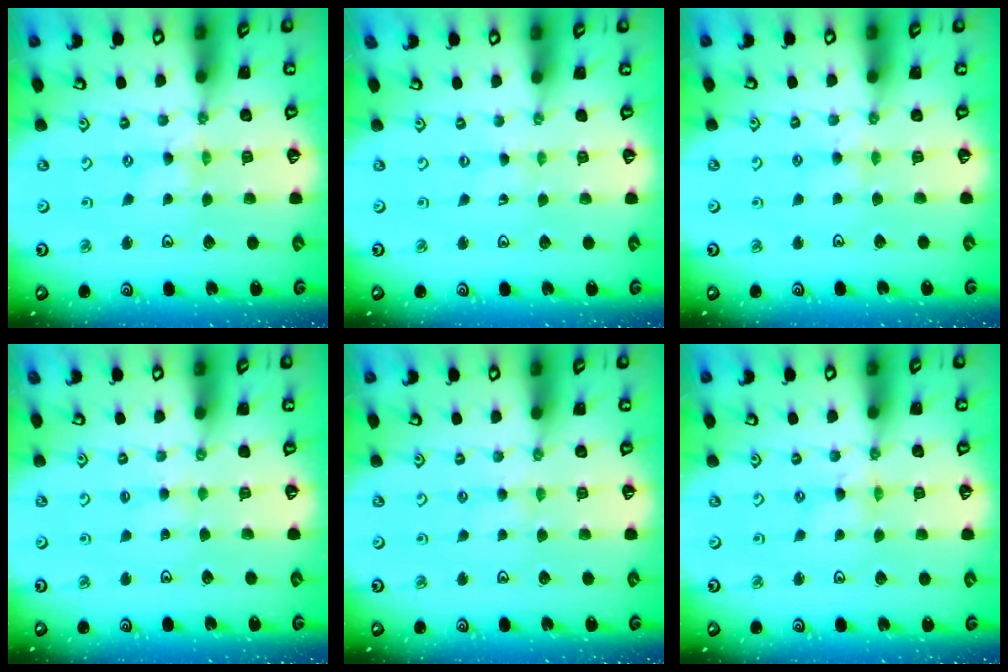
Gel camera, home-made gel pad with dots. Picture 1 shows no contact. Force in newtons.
{"total": 0.0}
{"total": 3.9, "press": 3.8, "slide": 0.7}
{"total": 2.3, "press": 2.2, "slide": 0.5}
{"total": 2.2, "press": 2.2, "slide": 0.4}
{"total": 1.7, "press": 1.7, "slide": 0.2}